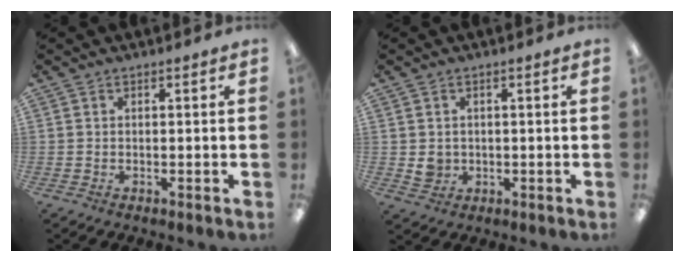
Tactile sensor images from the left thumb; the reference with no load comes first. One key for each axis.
{"total": 2.9, "fx": 0.4, "fy": 2.8, "fz": 0.8, "tx": -0.002, "ty": -0.003, "tz": 0.004}